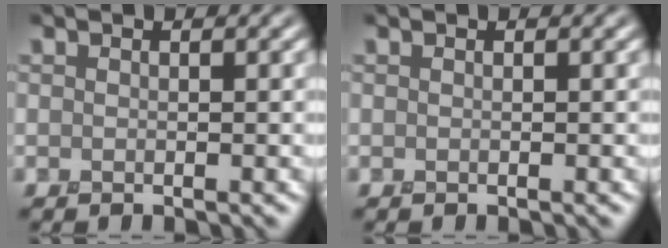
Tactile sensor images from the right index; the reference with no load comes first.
{"total": 0.0}